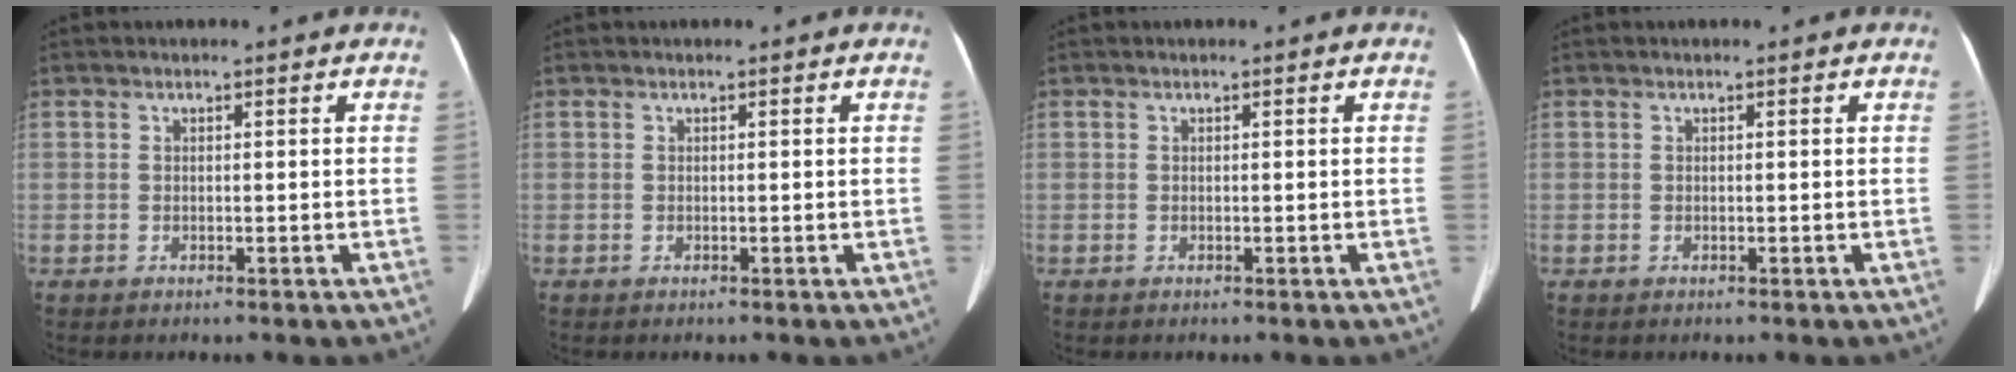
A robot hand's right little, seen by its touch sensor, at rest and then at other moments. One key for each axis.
{"total": 0.0}
{"total": 0.0}
{"total": 0.0}